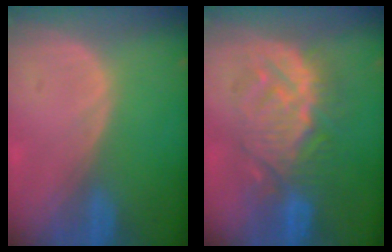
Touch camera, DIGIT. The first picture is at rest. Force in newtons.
{"total": 9.5, "press": 9.4, "slide": 0.5}